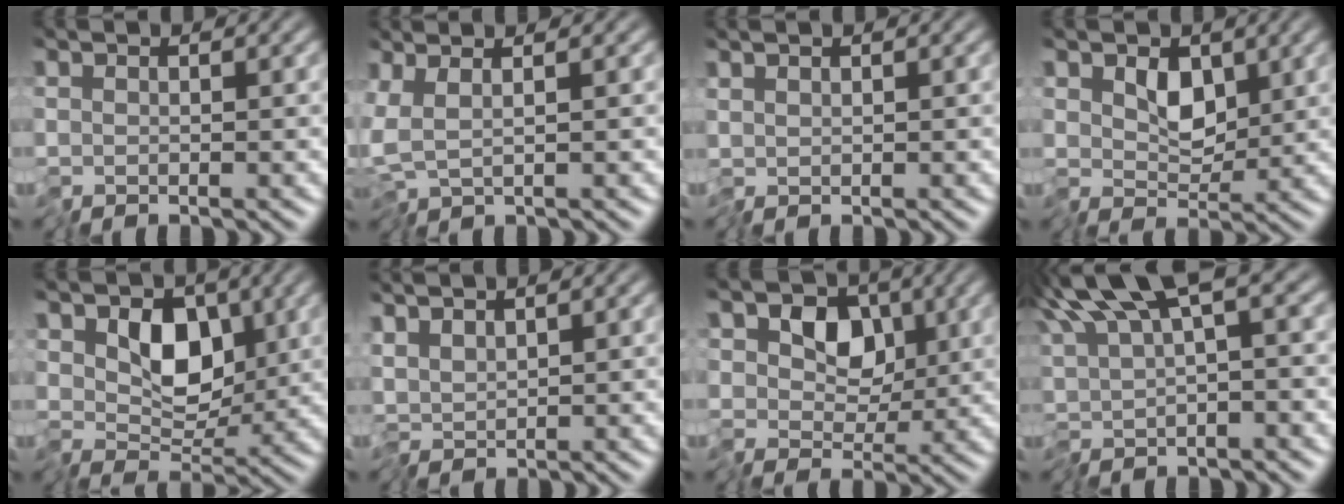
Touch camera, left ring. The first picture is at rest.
{"total": 2.8, "force": [1.3, 0.7, 2.4], "torque": [-0.050, 0.006, 0.021]}
{"total": 0.6, "force": [0.3, 0.3, 0.5], "torque": [-0.012, 0.001, 0.006]}
{"total": 2.5, "force": [0.4, 1.8, 1.8], "torque": [-0.034, -0.010, 0.004]}
{"total": 4.8, "force": [0.3, 3.4, 3.4], "torque": [-0.051, -0.011, -0.004]}
{"total": 1.8, "force": [0.6, 0.7, 1.6], "torque": [-0.034, 0.005, 0.005]}
{"total": 4.4, "force": [0.2, 3.6, 2.5], "torque": [-0.034, -0.004, -0.015]}
{"total": 9.6, "force": [3.5, 3.5, 8.2], "torque": [-0.171, 0.004, 0.066]}